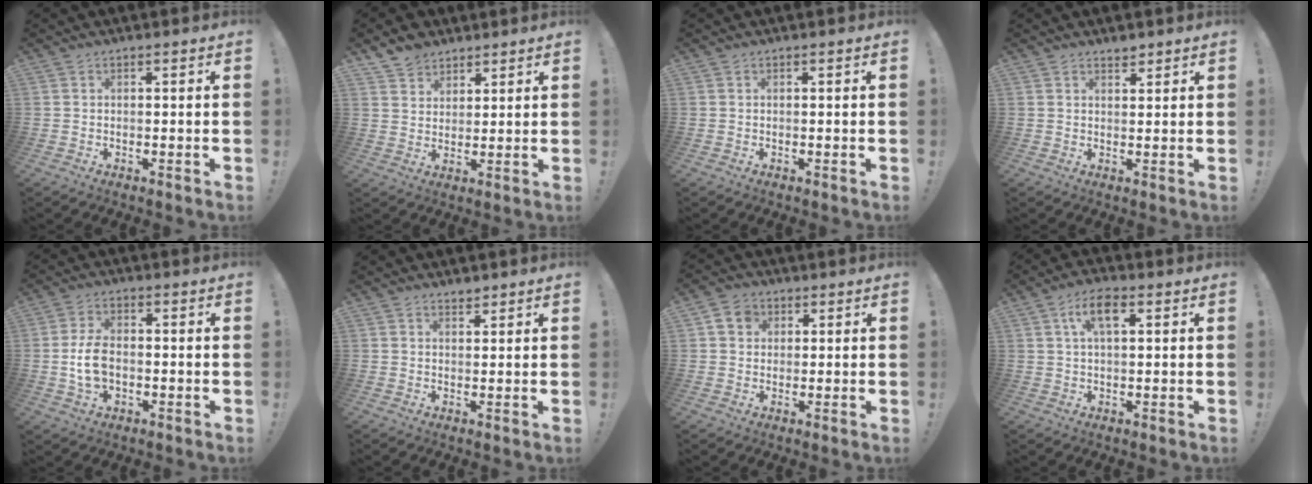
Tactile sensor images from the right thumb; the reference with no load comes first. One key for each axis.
{"total": 6.5, "fx": 5.2, "fy": 3.7, "fz": 0.8, "tx": -0.022, "ty": -0.035, "tz": 0.103}
{"total": 0.0}
{"total": 1.8, "fx": 1.7, "fy": 0.5, "fz": 0.4, "tx": 0.006, "ty": -0.014, "tz": 0.029}
{"total": 8.0, "fx": -1.2, "fy": 5.0, "fz": 6.1, "tx": -0.123, "ty": 0.001, "tz": -0.020}
{"total": 1.7, "fx": 1.6, "fy": 0.5, "fz": 0.3, "tx": 0.009, "ty": -0.012, "tz": 0.027}
{"total": 5.5, "fx": 2.1, "fy": 4.6, "fz": 2.3, "tx": -0.032, "ty": -0.001, "tz": 0.040}
{"total": 7.0, "fx": 2.4, "fy": 3.2, "fz": 5.7, "tx": -0.103, "ty": 0.009, "tz": 0.040}